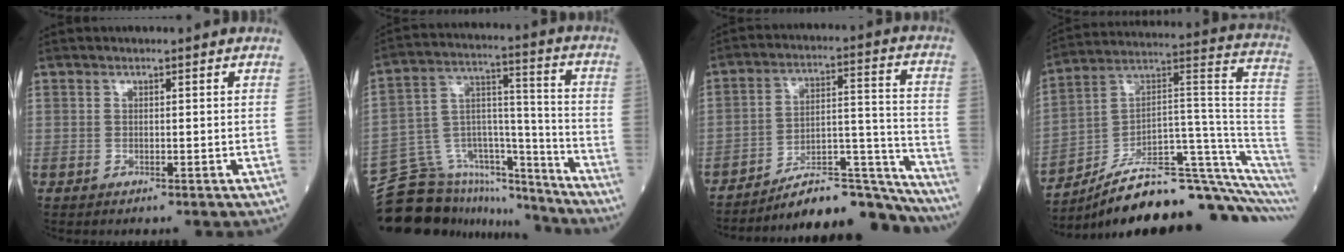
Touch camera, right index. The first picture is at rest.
{"total": 16.9, "force": [-15.4, 6.3, 2.9], "torque": [-0.061, 0.078, -0.246]}
{"total": 17.1, "force": [-16.5, 1.4, 4.2], "torque": [-0.052, 0.051, -0.253]}
{"total": 21.5, "force": [-15.2, 2.5, 15.0], "torque": [-0.141, 0.066, -0.234]}